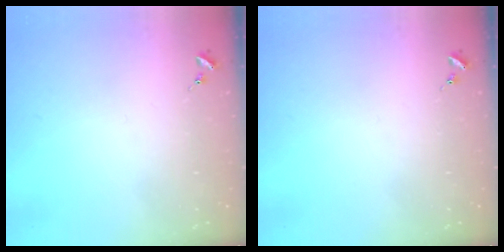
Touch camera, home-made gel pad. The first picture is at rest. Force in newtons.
{"total": 0.0}